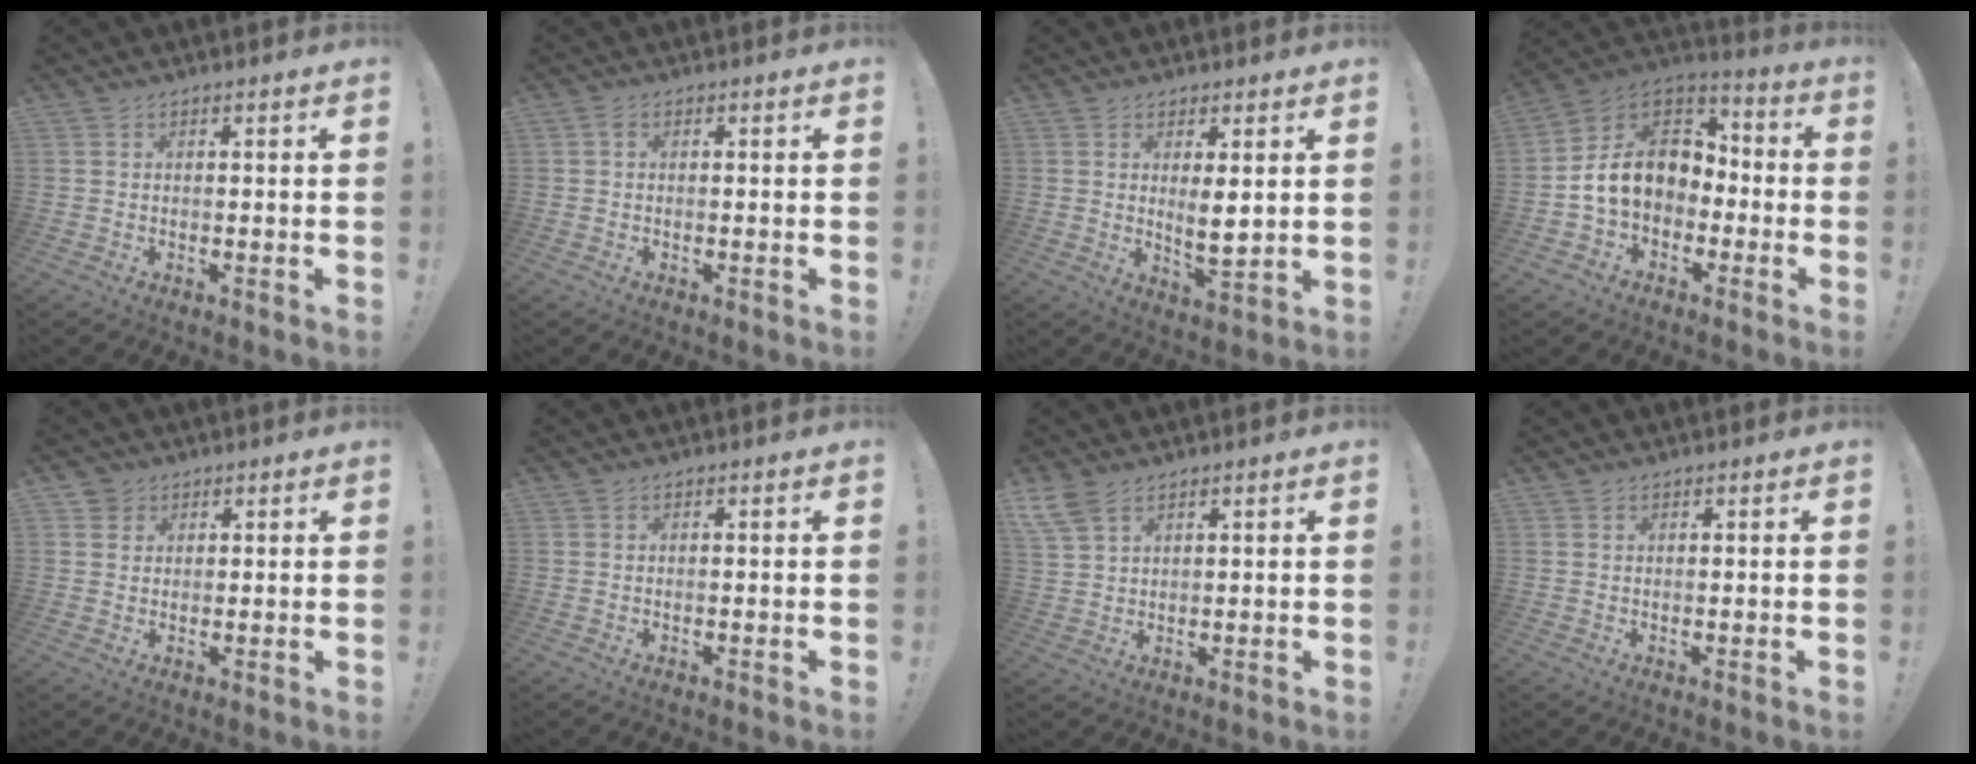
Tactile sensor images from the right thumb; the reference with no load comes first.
{"total": 1.0, "force": [0.0, 0.7, 0.7], "torque": [-0.007, 0.002, -0.002]}
{"total": 6.0, "force": [1.7, 1.7, 5.4], "torque": [-0.079, -0.024, 0.027]}
{"total": 14.9, "force": [0.9, 12.0, 8.8], "torque": [-0.135, 0.006, 0.029]}
{"total": 3.1, "force": [1.7, 2.6, 0.1], "torque": [0.002, -0.007, 0.030]}
{"total": 0.0}
{"total": 5.9, "force": [4.0, 2.9, 3.1], "torque": [-0.067, -0.018, 0.078]}
{"total": 0.5, "force": [0.5, 0.2, 0.0], "torque": [0.006, -0.003, 0.009]}